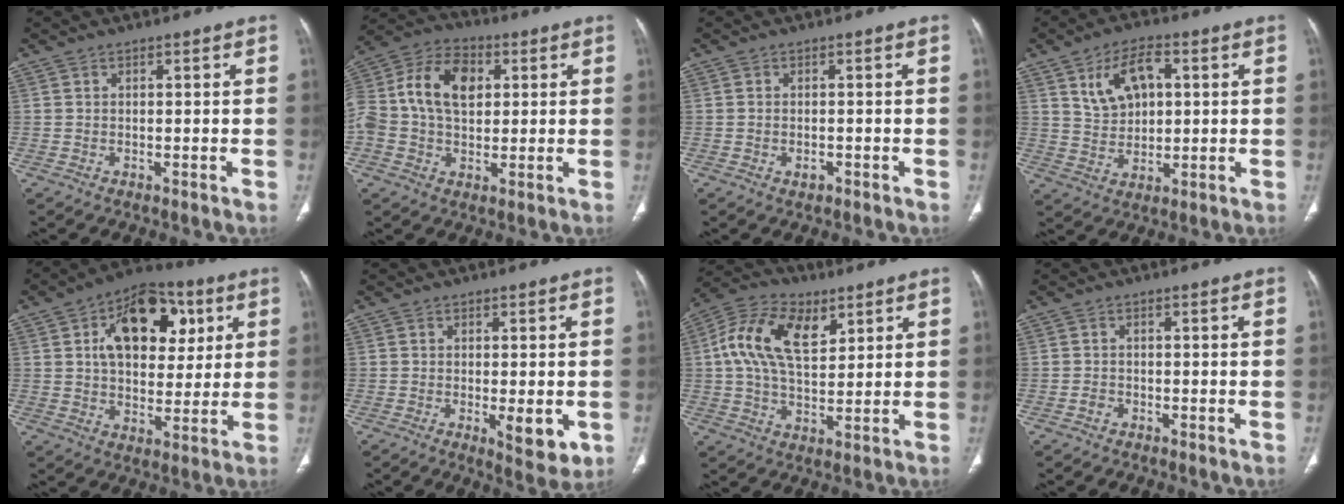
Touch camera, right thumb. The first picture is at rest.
{"total": 15.6, "force": [2.4, 10.8, 11.1], "torque": [-0.212, 0.021, 0.035]}
{"total": 1.2, "force": [-0.5, 0.8, 0.7], "torque": [-0.009, 0.006, -0.006]}
{"total": 9.2, "force": [3.1, 5.7, 6.6], "torque": [-0.098, -0.003, 0.060]}
{"total": 18.0, "force": [6.0, 11.3, 12.7], "torque": [-0.144, 0.000, 0.091]}
{"total": 6.3, "force": [-1.3, 2.3, 5.7], "torque": [-0.075, -0.016, -0.012]}
{"total": 14.4, "force": [4.9, 8.3, 10.6], "torque": [-0.185, 0.001, 0.086]}
{"total": 1.1, "force": [-0.5, 0.9, 0.5], "torque": [-0.006, 0.002, -0.011]}